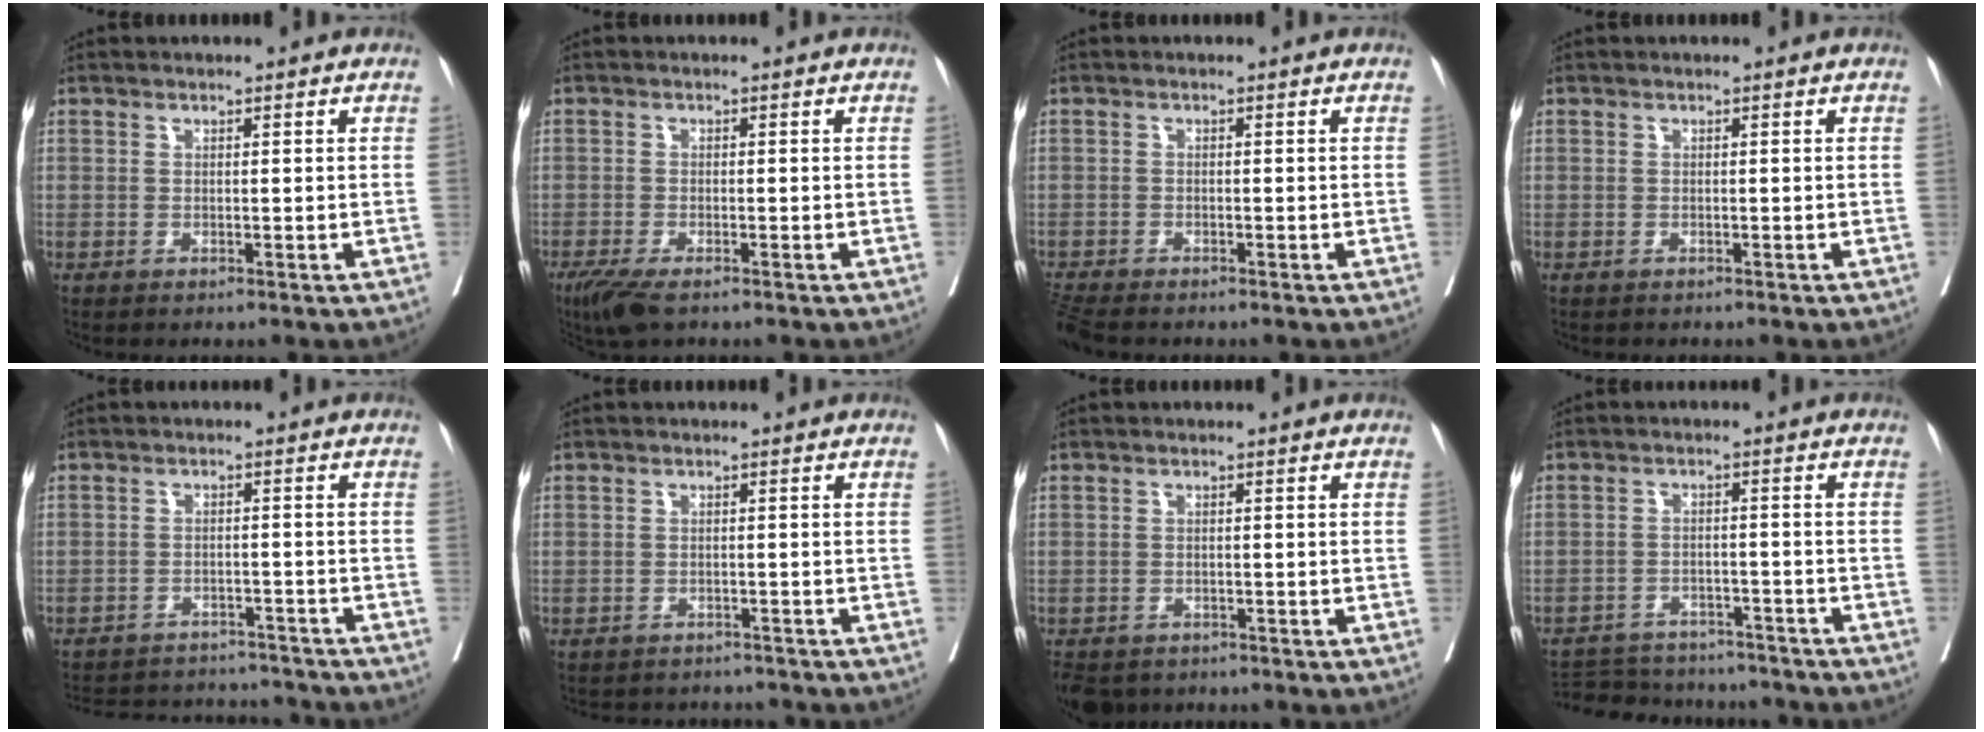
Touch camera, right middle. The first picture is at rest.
{"total": 4.6, "force": [-3.3, 1.1, 3.1], "torque": [-0.056, -0.011, -0.055]}
{"total": 4.3, "force": [-4.0, 0.6, 1.5], "torque": [-0.032, -0.017, -0.074]}
{"total": 0.6, "force": [-0.6, 0.3, 0.0], "torque": [-0.006, 0.002, -0.012]}
{"total": 14.5, "force": [-13.6, 4.1, 2.8], "torque": [-0.052, 0.016, -0.175]}
{"total": 6.0, "force": [-5.6, 2.1, 0.1], "torque": [0.003, 0.006, -0.068]}
{"total": 7.7, "force": [-5.9, 4.5, 2.3], "torque": [-0.050, -0.013, -0.081]}
{"total": 15.4, "force": [-14.1, 4.7, 4.0], "torque": [-0.085, 0.006, -0.188]}